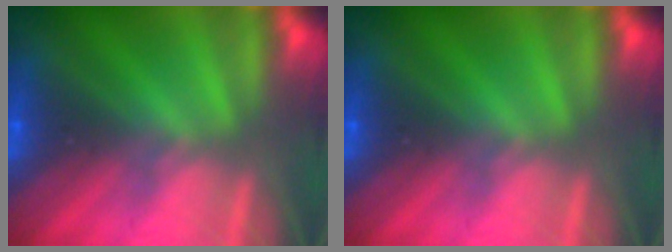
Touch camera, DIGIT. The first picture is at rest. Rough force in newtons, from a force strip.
{"total": 0.0}